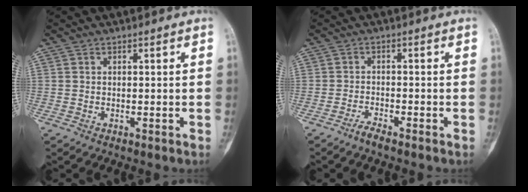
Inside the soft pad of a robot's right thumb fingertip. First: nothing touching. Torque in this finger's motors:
{"motor_torque": [0.47, 0.29, -0.04, -0.21, 0.03]}